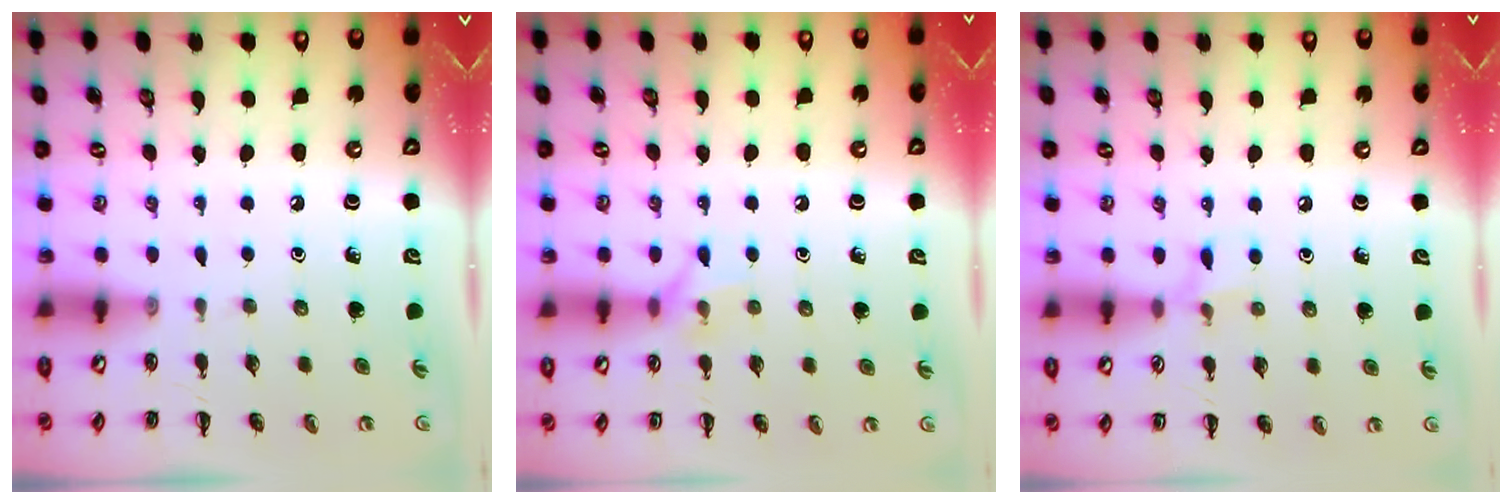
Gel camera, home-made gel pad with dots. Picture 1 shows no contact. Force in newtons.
{"total": 6.8, "press": 6.7, "slide": 1.0}
{"total": 5.3, "press": 4.9, "slide": 1.9}